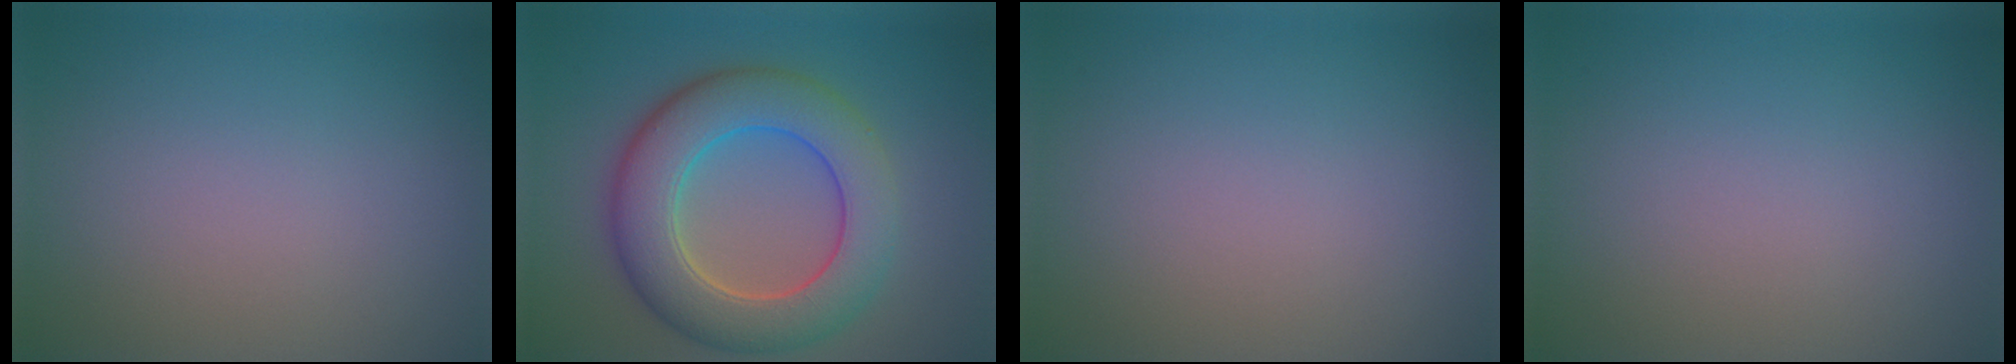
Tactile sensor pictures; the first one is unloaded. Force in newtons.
{"total": 8.8, "press": 8.8, "slide": 0.2}
{"total": 0.0}
{"total": 0.0}